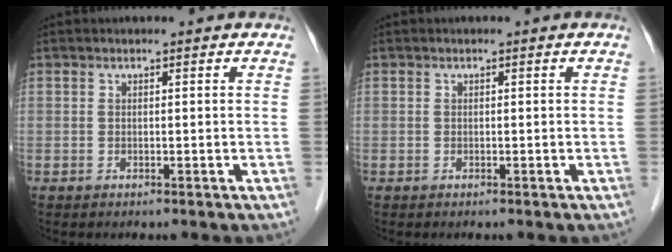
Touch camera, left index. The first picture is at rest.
{"total": 0.0}